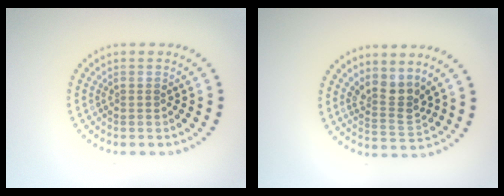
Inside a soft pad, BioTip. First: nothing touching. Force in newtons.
{"total": 2.8, "press": 2.1, "slide": 1.9}